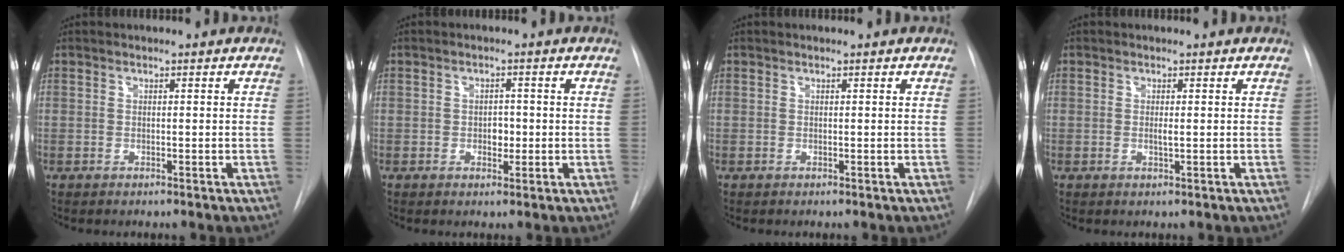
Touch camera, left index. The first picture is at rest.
{"total": 2.0, "force": [-0.3, 1.4, 1.4], "torque": [-0.019, 0.002, -0.003]}
{"total": 0.0}
{"total": 0.8, "force": [0.1, 0.1, 0.8], "torque": [-0.020, -0.003, 0.002]}